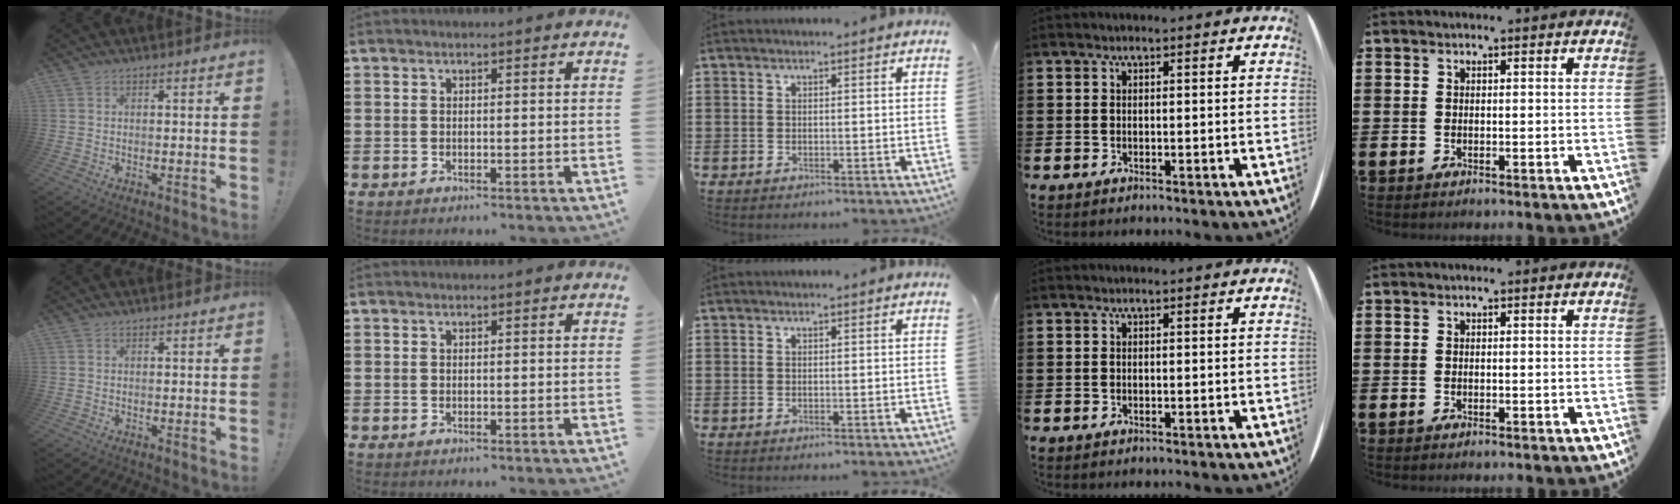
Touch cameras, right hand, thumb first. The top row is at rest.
{}